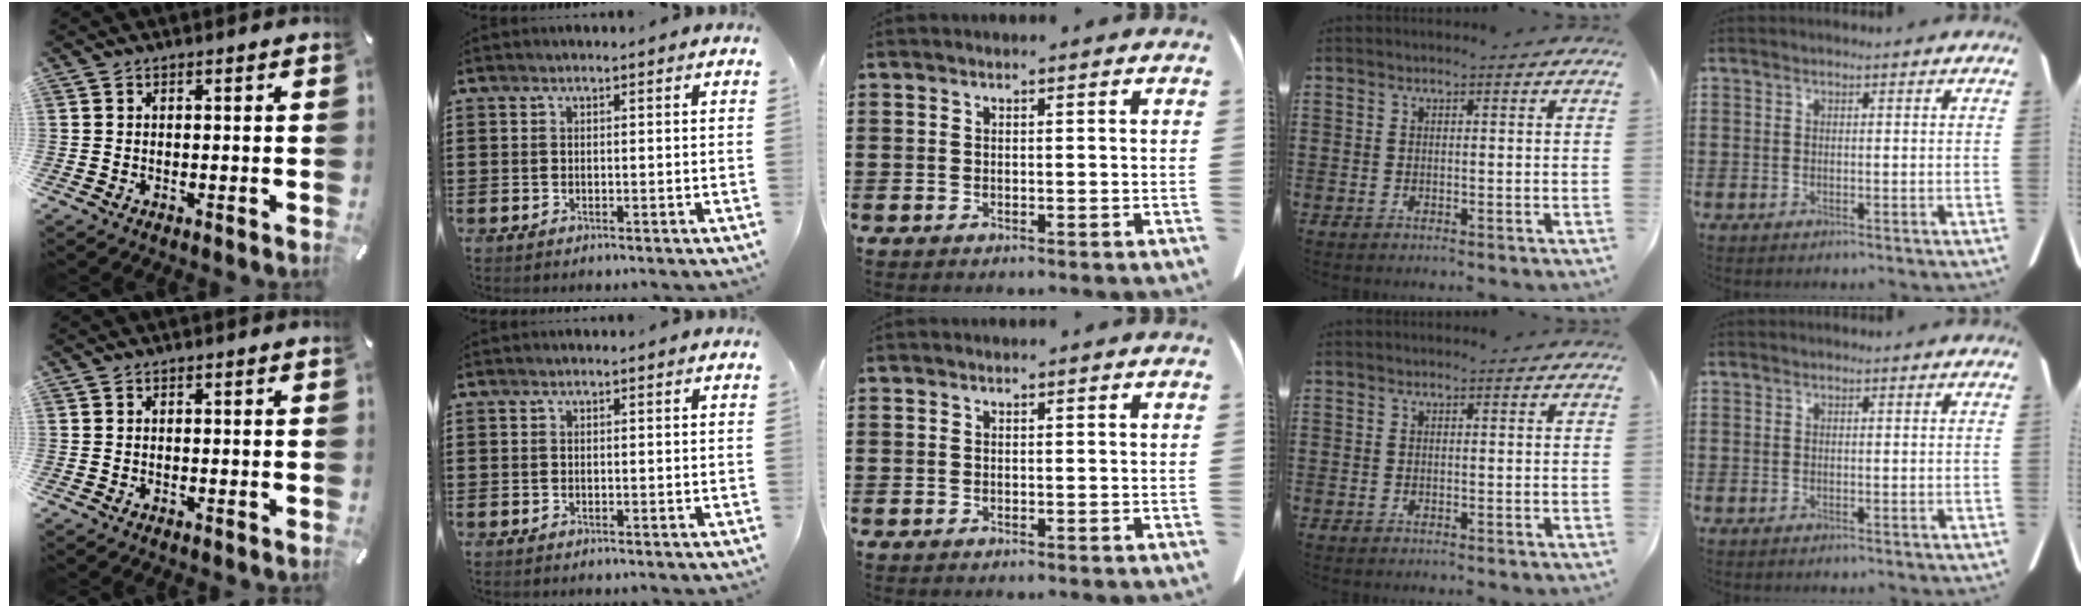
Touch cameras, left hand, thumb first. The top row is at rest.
{}